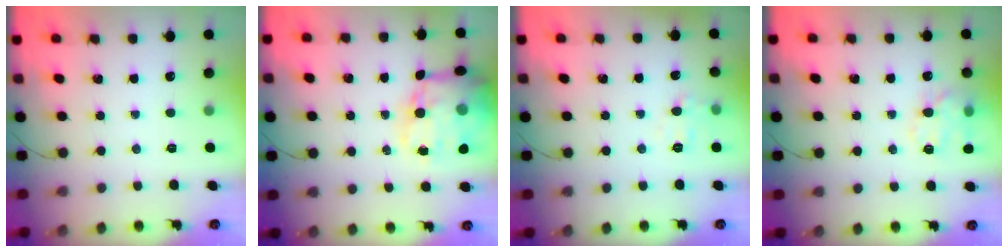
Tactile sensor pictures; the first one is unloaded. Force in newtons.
{"total": 19.5, "press": 19.0, "slide": 4.4}
{"total": 4.9, "press": 4.8, "slide": 1.3}
{"total": 12.0, "press": 11.9, "slide": 1.4}